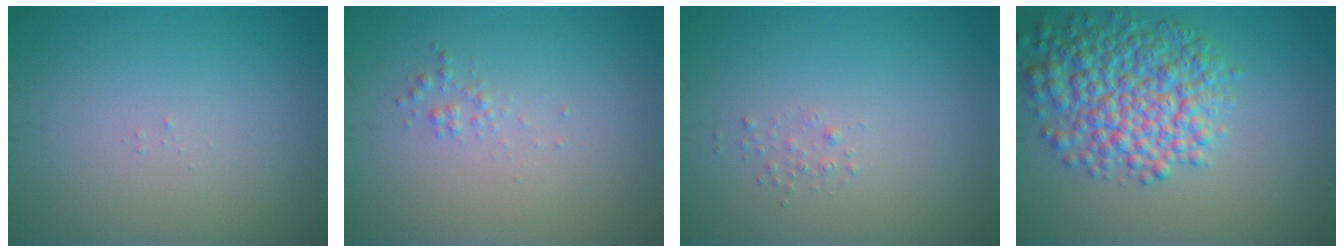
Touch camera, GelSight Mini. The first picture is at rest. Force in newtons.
{"total": 0.7, "press": 0.7, "slide": 0.0}
{"total": 0.6, "press": 0.6, "slide": 0.0}
{"total": 7.1, "press": 7.1, "slide": 0.2}